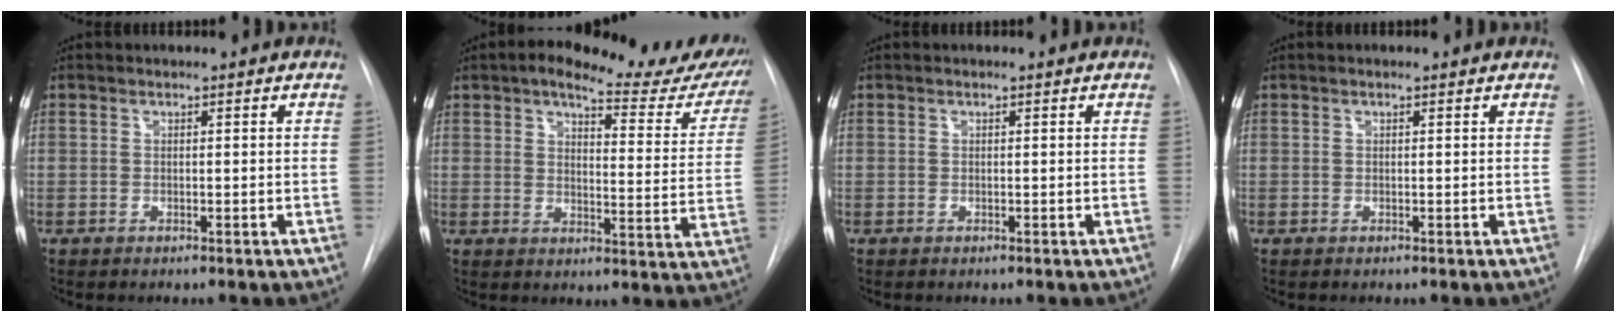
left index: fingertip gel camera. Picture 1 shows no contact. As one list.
[{"total": 21.4, "force": [17.9, 5.4, 10.5], "torque": [-0.127, -0.032, 0.200]}, {"total": 0.0}, {"total": 0.5, "force": [0.5, 0.0, 0.2], "torque": [-0.009, 0.008, 0.008]}]